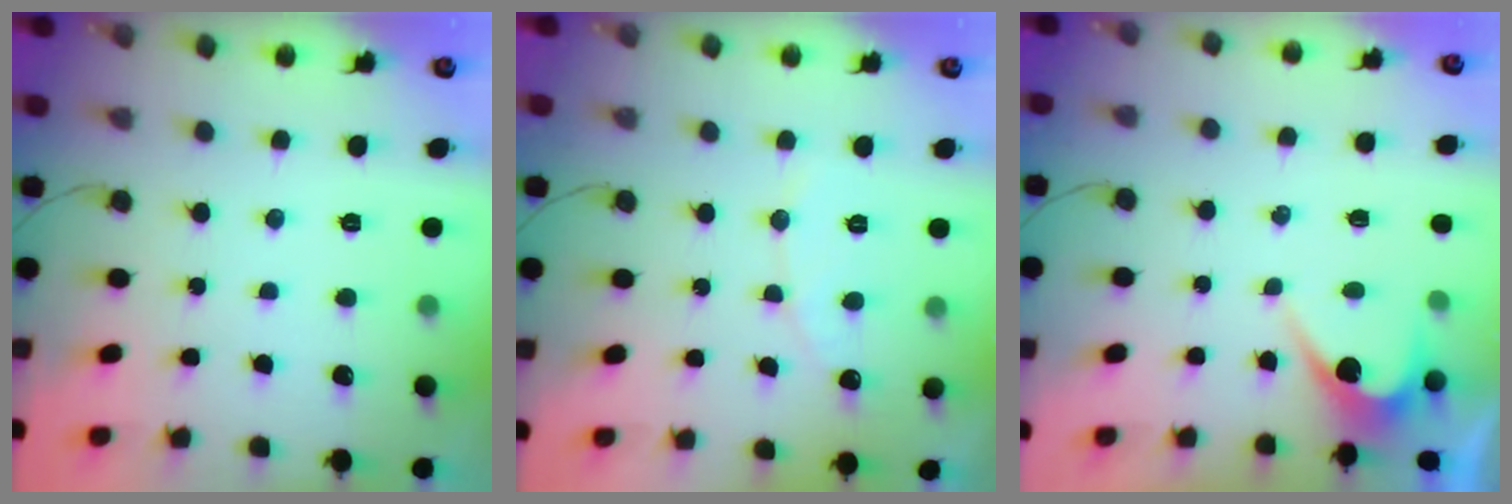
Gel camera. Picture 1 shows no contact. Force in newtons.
{"total": 5.4, "press": 5.4, "slide": 0.4}
{"total": 3.8, "press": 3.8, "slide": 0.3}